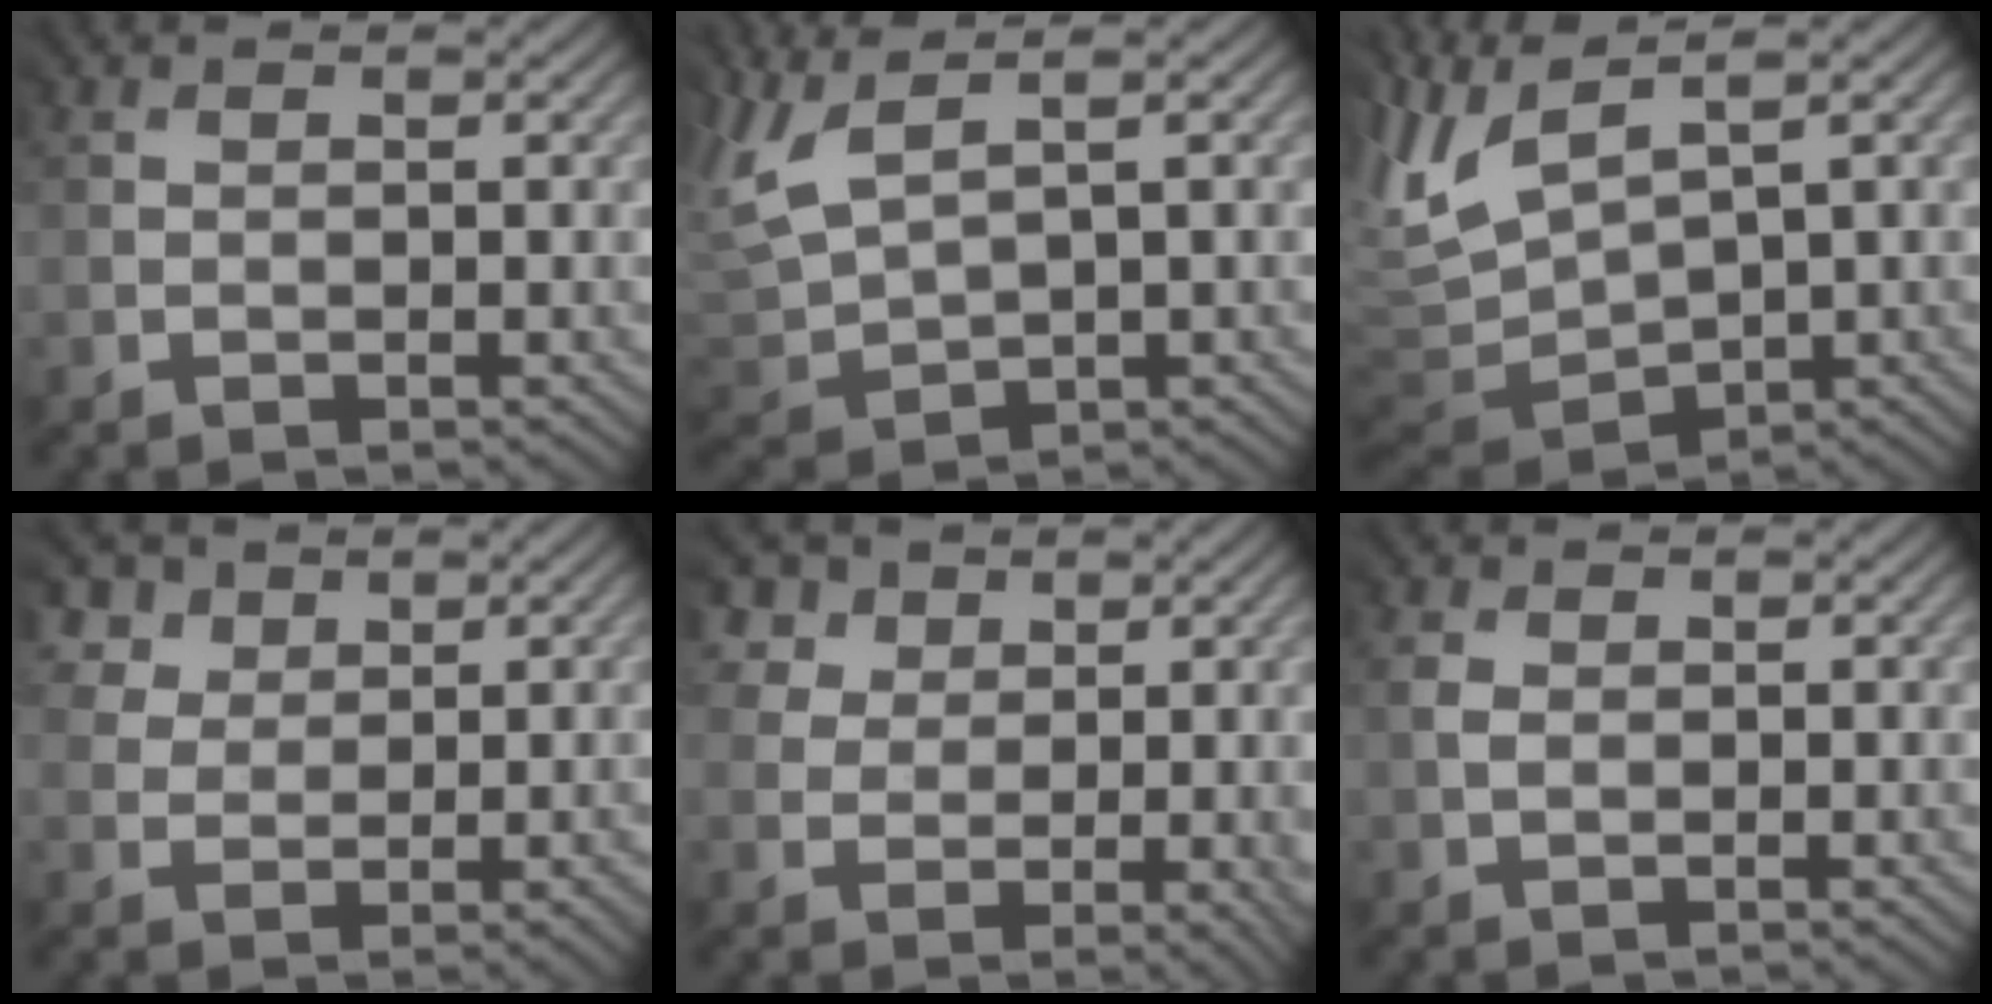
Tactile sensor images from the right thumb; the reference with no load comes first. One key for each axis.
{"total": 6.4, "fx": 3.9, "fy": 2.8, "fz": 4.3, "tx": -0.148, "ty": 0.014, "tz": 0.084}
{"total": 6.9, "fx": 3.5, "fy": 2.8, "fz": 5.2, "tx": -0.159, "ty": 0.011, "tz": 0.071}
{"total": 4.7, "fx": 3.3, "fy": 3.3, "fz": 0.5, "tx": -0.043, "ty": 0.006, "tz": 0.067}
{"total": 6.9, "fx": 3.8, "fy": 5.2, "fz": 2.5, "tx": -0.066, "ty": 0.012, "tz": 0.070}
{"total": 1.4, "fx": 0.4, "fy": 1.3, "fz": 0.5, "tx": -0.011, "ty": -0.001, "tz": 0.009}